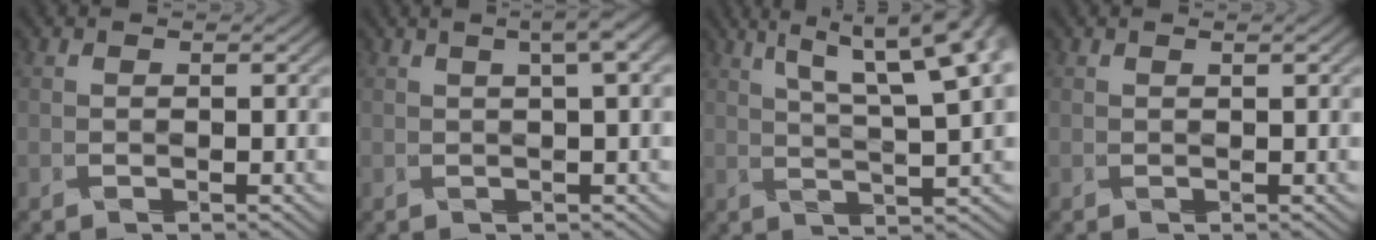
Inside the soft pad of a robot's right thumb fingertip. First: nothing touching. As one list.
[{"total": 3.4, "force": [1.3, 0.3, 3.1], "torque": [-0.063, 0.007, 0.024]}, {"total": 10.0, "force": [5.6, 1.1, 8.2], "torque": [-0.150, 0.024, 0.086]}, {"total": 0.5, "force": [0.2, -0.1, 0.5], "torque": [-0.020, -0.002, 0.007]}]